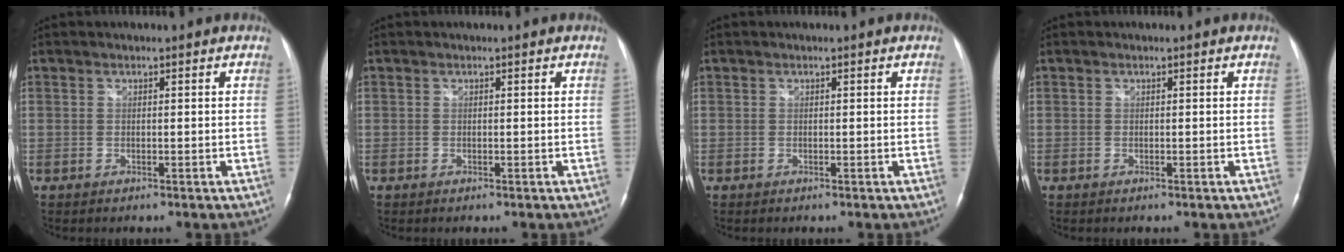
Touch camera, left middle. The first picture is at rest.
{"total": 0.0}
{"total": 0.0}
{"total": 0.0}